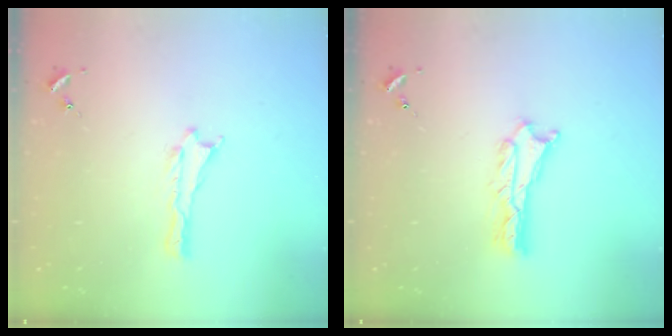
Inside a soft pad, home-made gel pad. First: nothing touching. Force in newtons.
{"total": 2.4, "press": 2.4, "slide": 0.2}